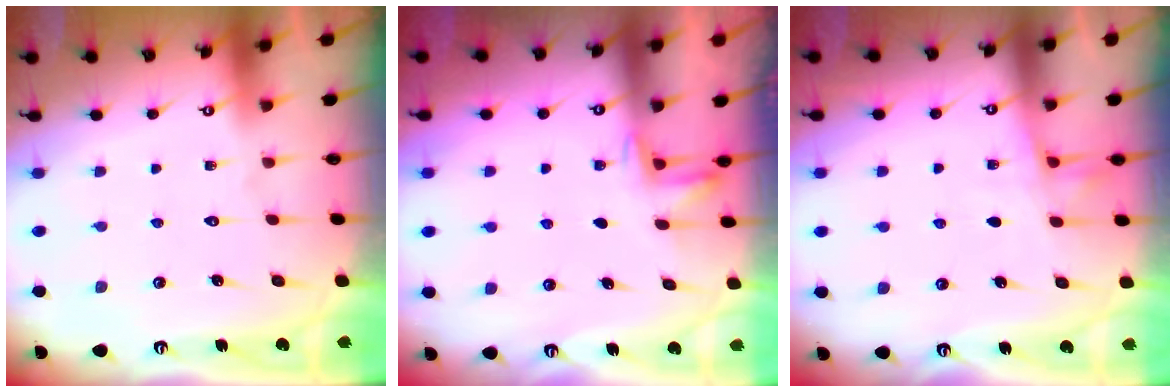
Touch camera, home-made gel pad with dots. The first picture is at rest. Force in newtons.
{"total": 2.6, "press": 2.5, "slide": 0.7}
{"total": 5.5, "press": 5.5, "slide": 0.9}